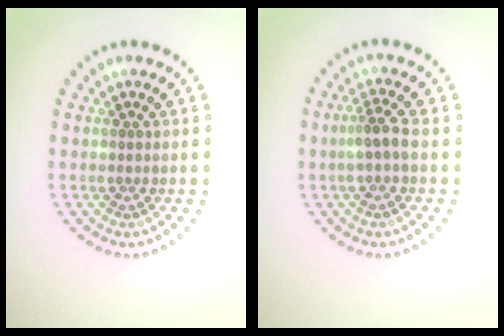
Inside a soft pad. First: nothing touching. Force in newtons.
{"total": 1.9, "press": 1.5, "slide": 1.2}